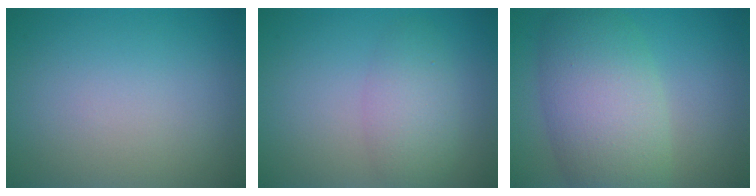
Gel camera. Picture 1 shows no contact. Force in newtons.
{"total": 3.2, "press": 3.2, "slide": 0.1}
{"total": 8.4, "press": 8.4, "slide": 0.5}